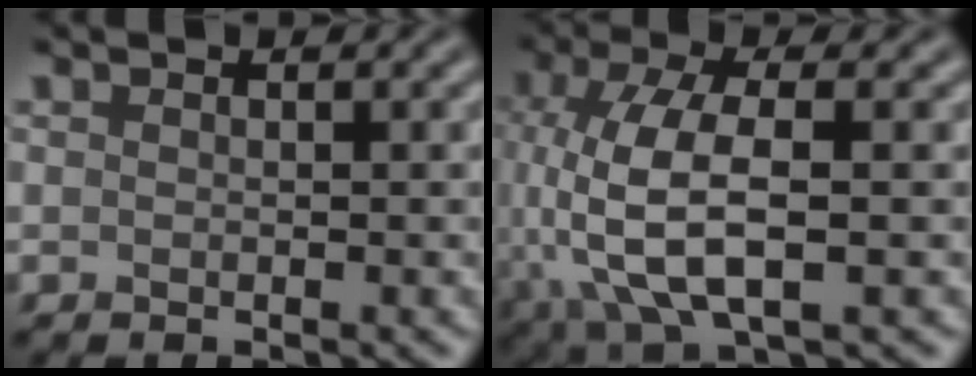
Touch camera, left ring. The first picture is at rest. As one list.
[{"total": 8.8, "force": [-0.5, 3.8, 7.9], "torque": [-0.173, 0.001, -0.012]}]